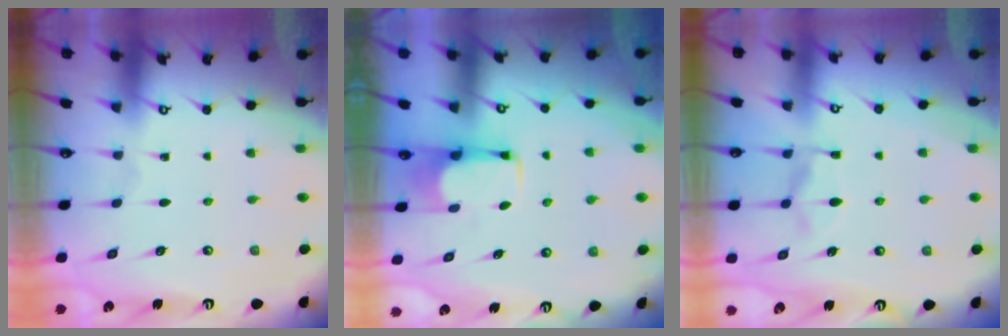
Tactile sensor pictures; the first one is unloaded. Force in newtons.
{"total": 2.8, "press": 2.8, "slide": 0.5}
{"total": 8.5, "press": 8.4, "slide": 1.2}